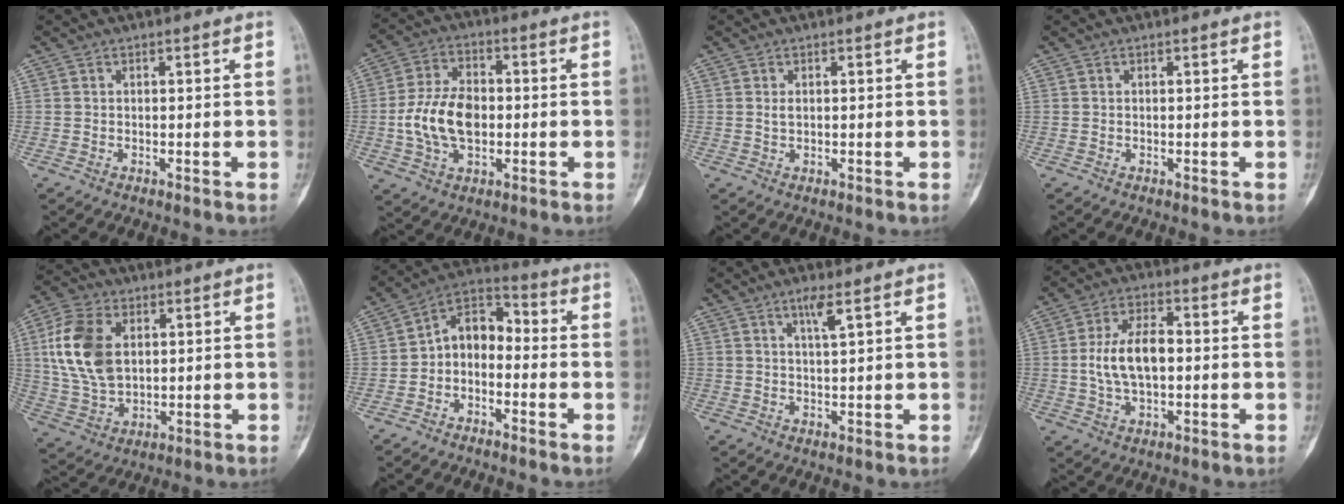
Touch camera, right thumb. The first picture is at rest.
{"total": 12.2, "force": [-1.2, 7.8, 9.3], "torque": [-0.166, 0.017, -0.022]}
{"total": 1.0, "force": [0.2, 0.6, 0.8], "torque": [-0.016, -0.001, 0.007]}
{"total": 0.0}
{"total": 13.9, "force": [3.1, 8.9, 10.2], "torque": [-0.201, -0.002, 0.064]}
{"total": 8.6, "force": [-2.1, 6.0, 5.8], "torque": [-0.077, 0.051, -0.055]}
{"total": 3.1, "force": [1.7, 0.2, 2.6], "torque": [-0.055, -0.009, 0.035]}
{"total": 9.9, "force": [0.0, 5.3, 8.4], "torque": [-0.157, 0.013, -0.002]}